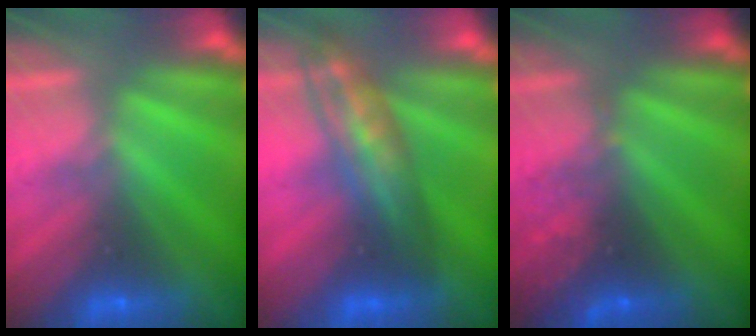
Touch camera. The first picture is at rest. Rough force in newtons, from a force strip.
{"total": 2.8}
{"total": 2.8}